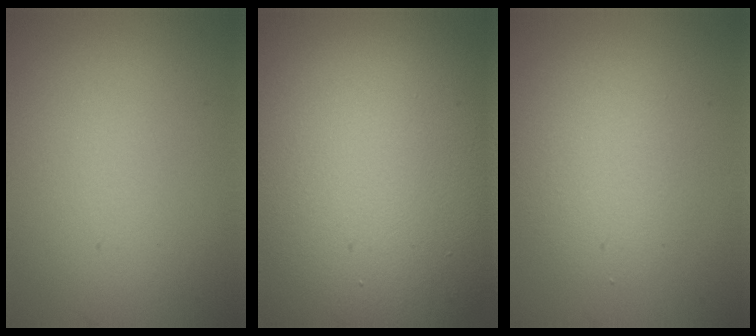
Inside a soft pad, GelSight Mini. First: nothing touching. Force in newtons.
{"total": 20.3, "press": 20.3, "slide": 1.1}
{"total": 3.2, "press": 3.2, "slide": 0.1}